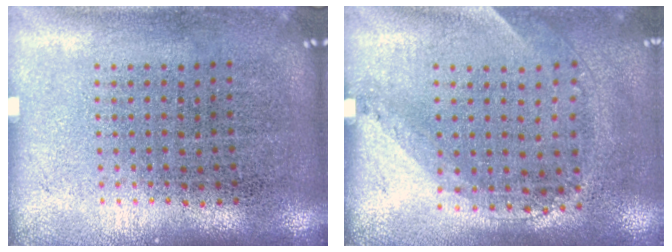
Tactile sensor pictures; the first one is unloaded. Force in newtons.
{"total": 1.4, "press": 1.0, "slide": 1.0}